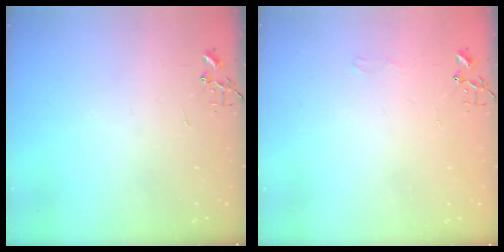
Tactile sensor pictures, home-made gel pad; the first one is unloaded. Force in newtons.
{"total": 6.4, "press": 6.4, "slide": 0.8}